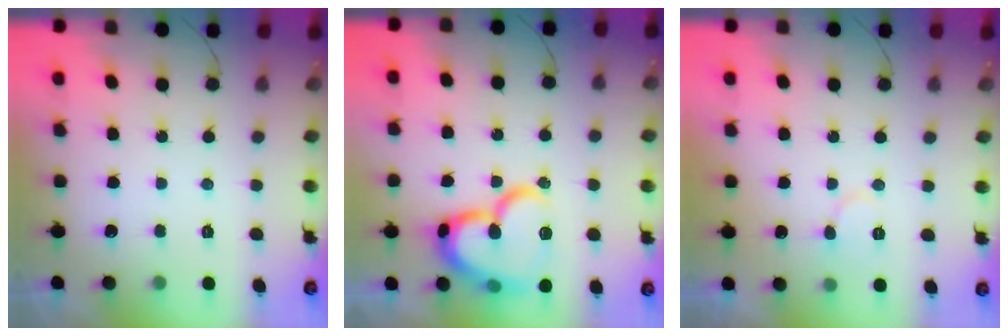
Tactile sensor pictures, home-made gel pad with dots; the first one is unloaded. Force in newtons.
{"total": 21.0, "press": 20.9, "slide": 2.3}
{"total": 6.8, "press": 6.8, "slide": 0.7}